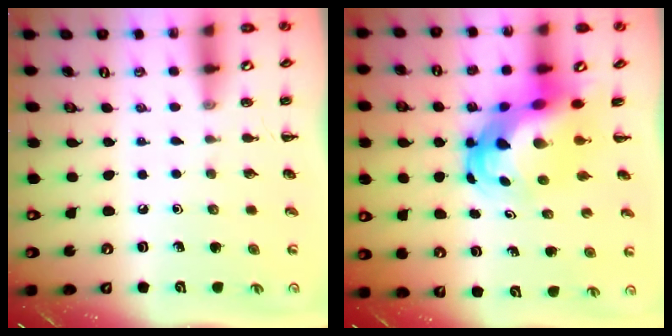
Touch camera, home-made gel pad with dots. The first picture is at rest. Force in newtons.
{"total": 8.7, "press": 8.4, "slide": 2.5}